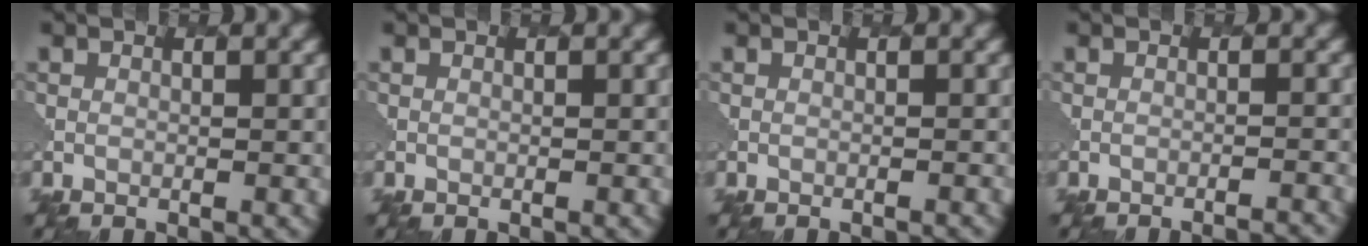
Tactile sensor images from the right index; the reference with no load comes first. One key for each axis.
{"total": 0.0}
{"total": 0.7, "fx": -0.7, "fy": 0.1, "fz": 0.1, "tx": 0.007, "ty": 0.000, "tz": -0.009}
{"total": 2.9, "fx": -2.8, "fy": 0.4, "fz": 1.0, "tx": -0.002, "ty": 0.015, "tz": -0.040}